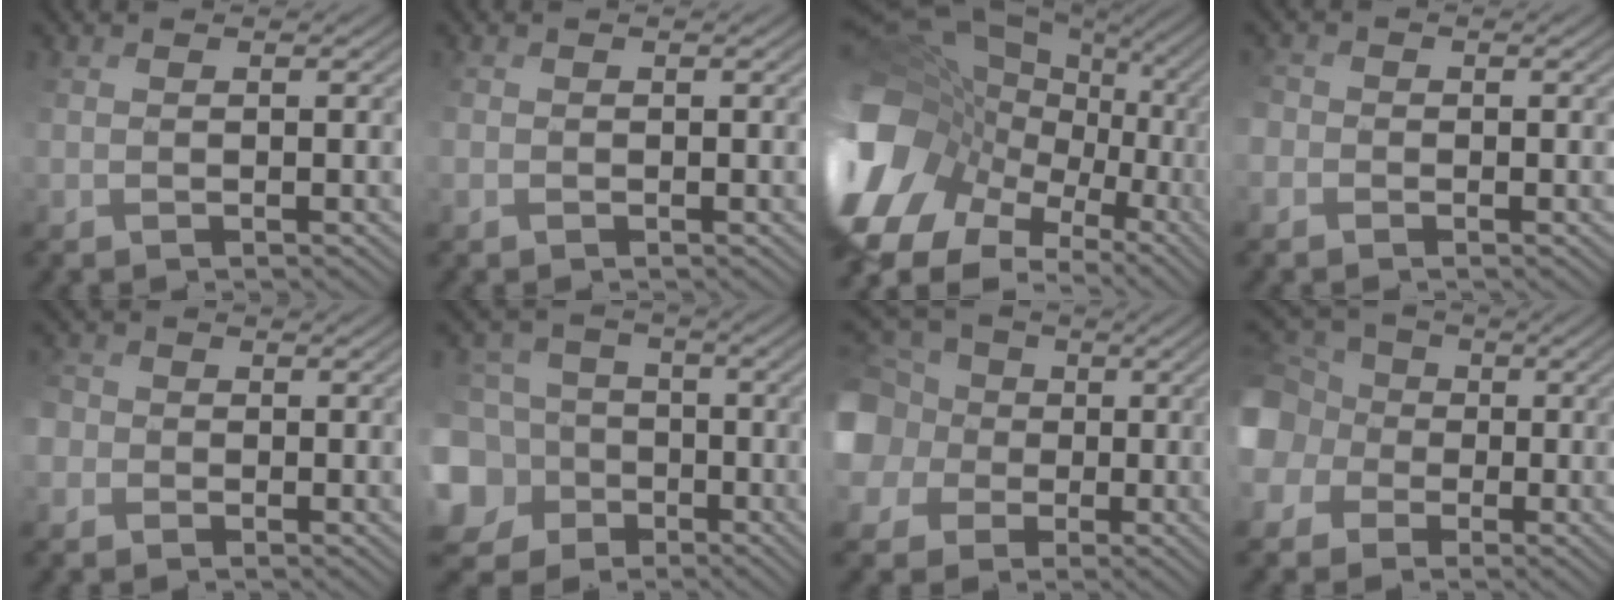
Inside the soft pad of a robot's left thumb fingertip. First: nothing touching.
{"total": 0.5, "force": [-0.1, 0.5, -0.2], "torque": [0.006, 0.001, -0.005]}
{"total": 18.9, "force": [-3.0, 15.1, 11.0], "torque": [-0.302, 0.003, -0.022]}
{"total": 2.3, "force": [-1.2, 1.9, 0.6], "torque": [-0.019, 0.005, -0.026]}
{"total": 3.0, "force": [-1.2, 2.6, 0.8], "torque": [-0.026, 0.004, -0.028]}
{"total": 10.5, "force": [-1.8, 9.8, 3.4], "torque": [-0.136, -0.014, -0.055]}
{"total": 12.3, "force": [0.9, 11.4, 4.6], "torque": [-0.186, 0.012, -0.011]}
{"total": 10.5, "force": [-1.0, 9.5, 4.4], "torque": [-0.169, -0.003, -0.041]}